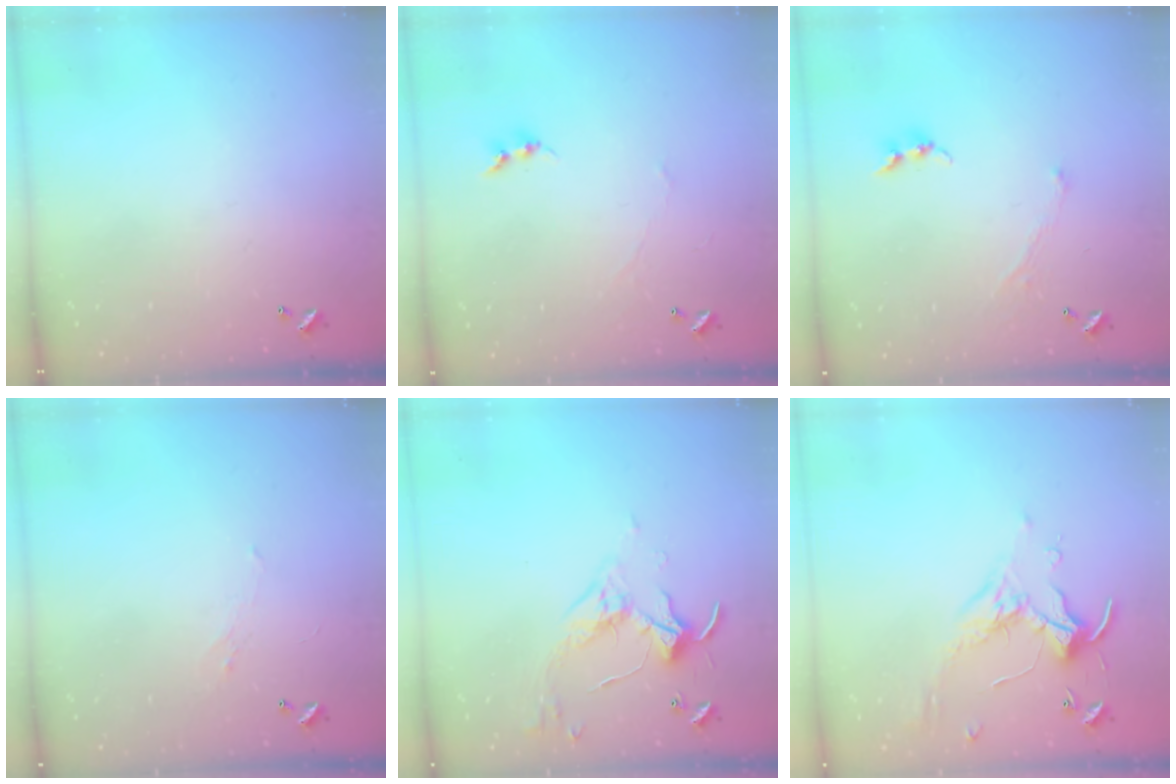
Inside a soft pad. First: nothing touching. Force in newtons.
{"total": 1.5, "press": 1.4, "slide": 0.5}
{"total": 1.3, "press": 1.2, "slide": 0.5}
{"total": 1.3, "press": 1.1, "slide": 0.7}
{"total": 3.3, "press": 3.2, "slide": 0.7}
{"total": 0.5, "press": 0.4, "slide": 0.4}